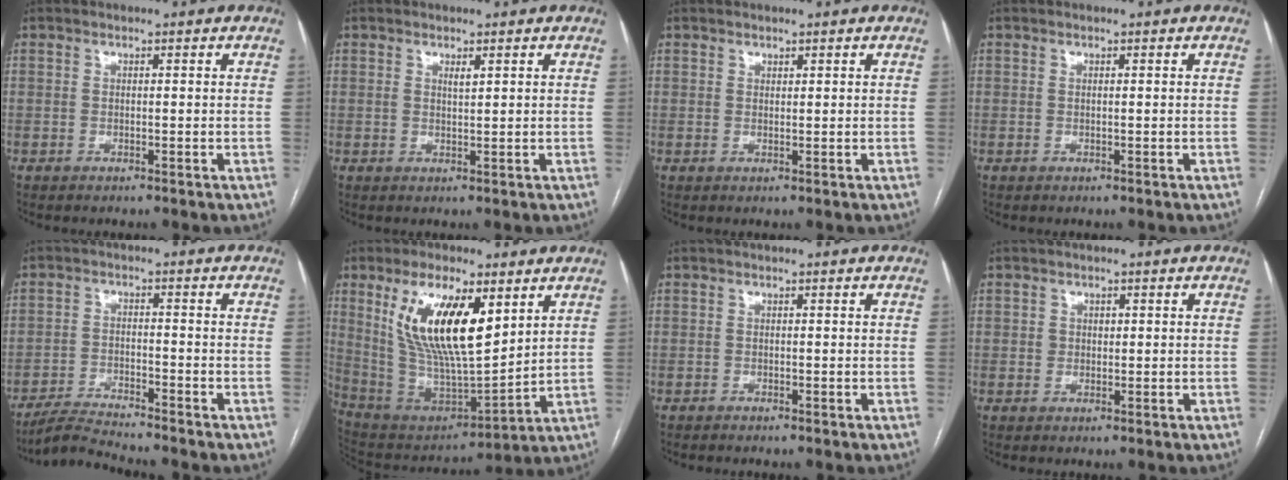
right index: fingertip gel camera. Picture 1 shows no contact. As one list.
[{"total": 1.1, "force": [0.5, 0.3, 0.9], "torque": [-0.017, -0.001, 0.010]}, {"total": 0.6, "force": [0.4, 0.5, 0.2], "torque": [0.003, -0.002, 0.005]}, {"total": 0.0}, {"total": 5.9, "force": [-5.8, -0.5, 0.9], "torque": [-0.020, -0.011, -0.106]}, {"total": 18.5, "force": [7.4, 5.9, 15.9], "torque": [-0.307, 0.007, 0.146]}, {"total": 0.6, "force": [-0.6, 0.2, 0.0], "torque": [-0.005, 0.001, -0.012]}, {"total": 1.6, "force": [0.2, 1.5, 0.6], "torque": [-0.013, 0.007, 0.006]}]